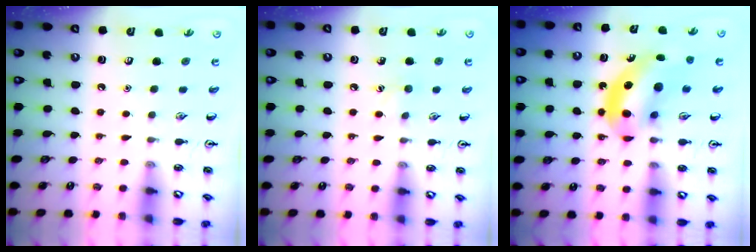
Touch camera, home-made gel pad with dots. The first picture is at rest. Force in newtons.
{"total": 5.7, "press": 5.5, "slide": 1.5}
{"total": 11.3, "press": 10.7, "slide": 3.5}